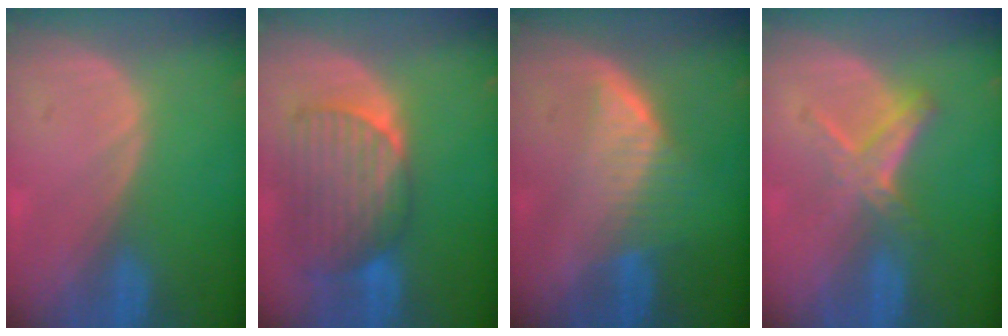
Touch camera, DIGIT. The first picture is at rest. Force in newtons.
{"total": 9.1, "press": 8.4, "slide": 3.5}
{"total": 6.6, "press": 5.8, "slide": 3.1}
{"total": 4.9, "press": 4.8, "slide": 0.8}